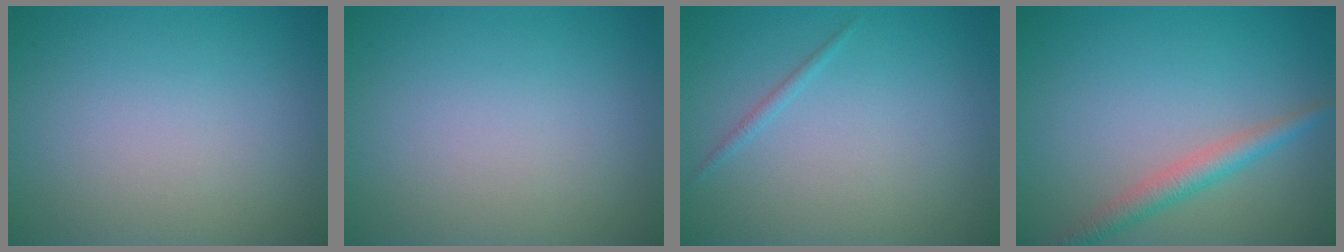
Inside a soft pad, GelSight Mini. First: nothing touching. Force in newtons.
{"total": 0.0}
{"total": 0.7, "press": 0.7, "slide": 0.1}
{"total": 2.7, "press": 2.7, "slide": 0.1}